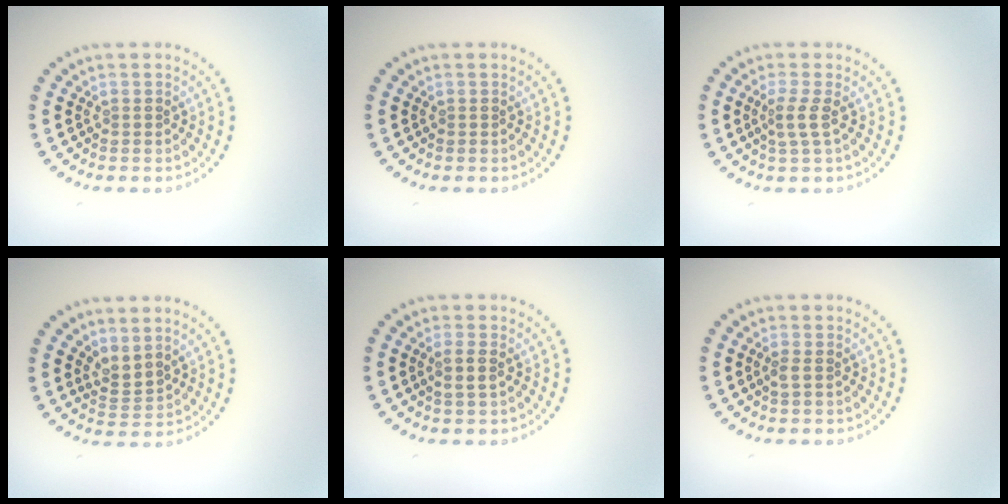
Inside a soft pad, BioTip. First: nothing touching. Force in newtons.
{"total": 0.0}
{"total": 1.8, "press": 1.3, "slide": 1.2}
{"total": 2.2, "press": 1.4, "slide": 1.6}
{"total": 1.3, "press": 1.2, "slide": 0.6}
{"total": 0.7, "press": 0.6, "slide": 0.4}